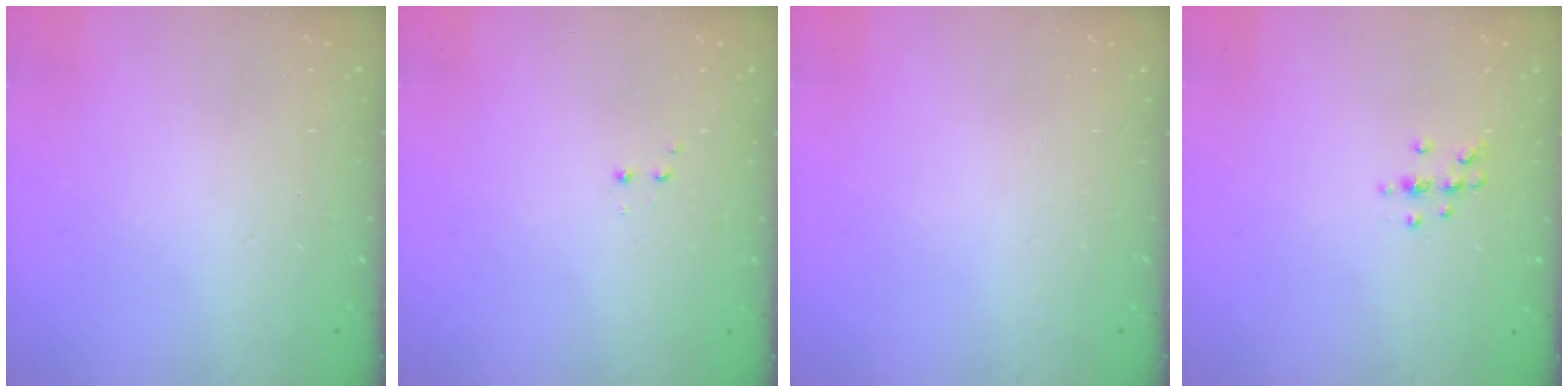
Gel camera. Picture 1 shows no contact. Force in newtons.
{"total": 1.2, "press": 1.1, "slide": 0.5}
{"total": 0.0}
{"total": 6.5, "press": 6.4, "slide": 1.2}